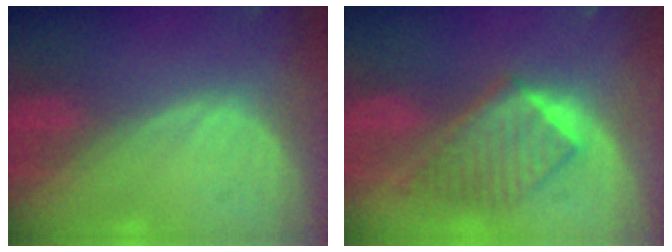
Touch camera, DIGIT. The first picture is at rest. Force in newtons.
{"total": 6.9, "press": 6.9, "slide": 0.2}